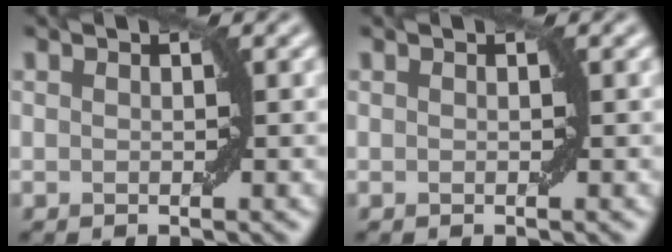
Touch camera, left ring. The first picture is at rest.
{"total": 0.0}